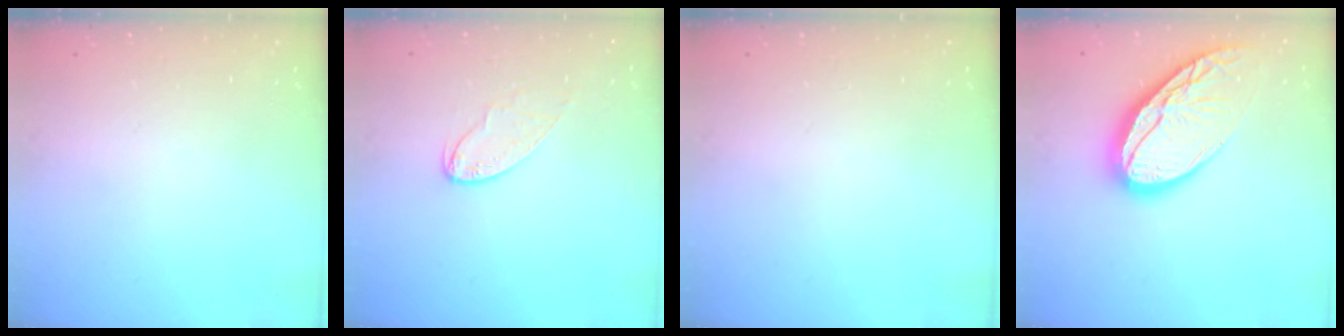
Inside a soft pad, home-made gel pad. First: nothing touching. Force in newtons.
{"total": 6.6, "press": 6.6, "slide": 0.3}
{"total": 0.0}
{"total": 17.0, "press": 16.9, "slide": 1.4}